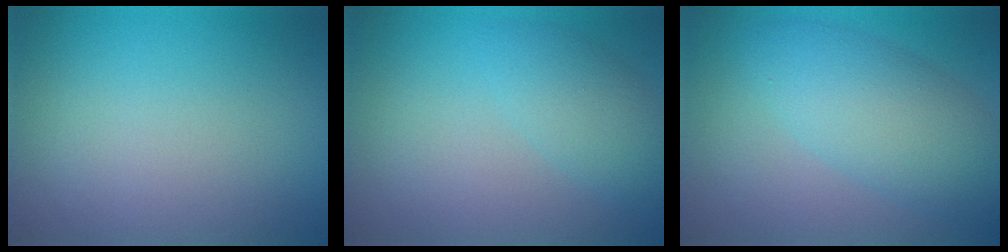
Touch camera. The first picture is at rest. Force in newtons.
{"total": 2.8, "press": 2.8, "slide": 0.1}
{"total": 5.5, "press": 5.5, "slide": 0.2}